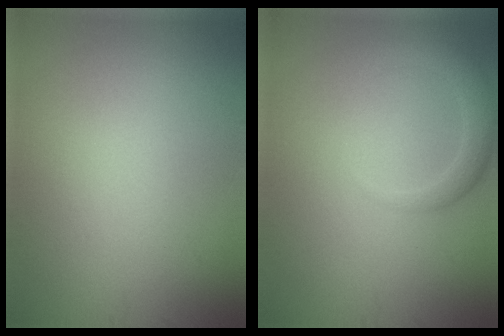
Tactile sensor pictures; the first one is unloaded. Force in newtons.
{"total": 2.2, "press": 2.2, "slide": 0.3}